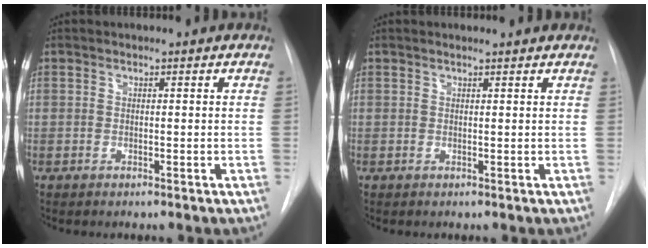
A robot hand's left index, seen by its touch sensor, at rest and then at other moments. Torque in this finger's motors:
{"motor_torque": [0.87, -1.26, -0.18, -0.01]}